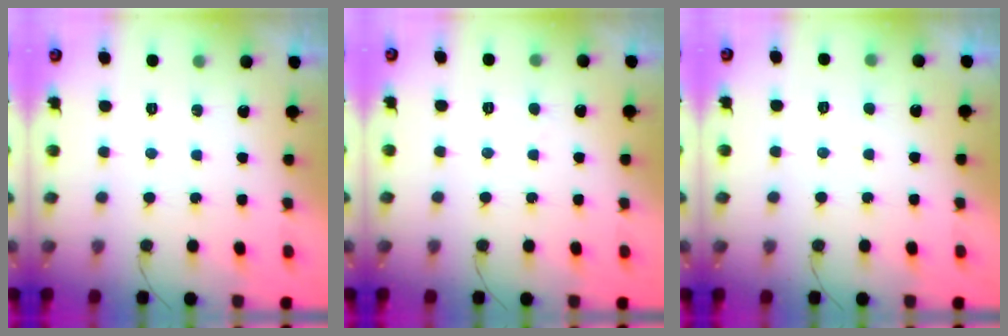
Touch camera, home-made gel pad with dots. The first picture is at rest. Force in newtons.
{"total": 1.6, "press": 1.6, "slide": 0.1}
{"total": 1.6, "press": 1.6, "slide": 0.2}